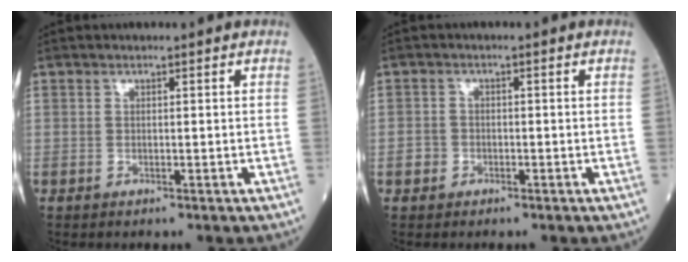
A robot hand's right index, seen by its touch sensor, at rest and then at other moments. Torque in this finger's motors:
{"motor_torque": [-0.04, -0.04, 0.18, 0.00]}